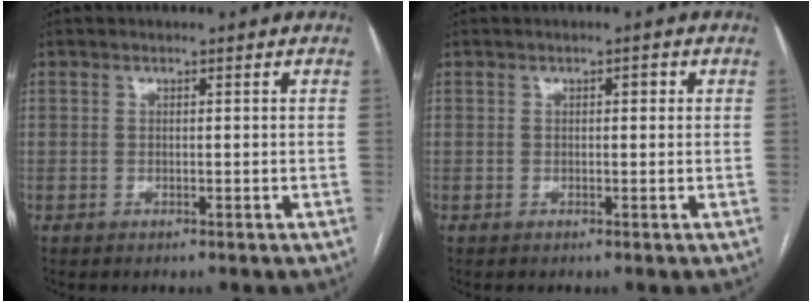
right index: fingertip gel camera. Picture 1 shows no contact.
{"total": 1.0, "force": [0.2, 0.4, 0.8], "torque": [-0.009, 0.003, 0.001]}